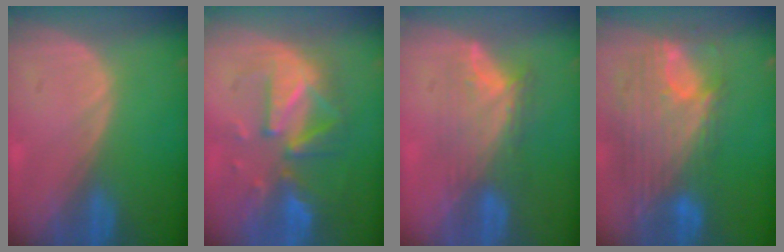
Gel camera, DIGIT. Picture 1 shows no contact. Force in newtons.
{"total": 9.4, "press": 9.0, "slide": 2.5}
{"total": 7.0, "press": 6.5, "slide": 2.6}
{"total": 12.1, "press": 10.2, "slide": 6.4}